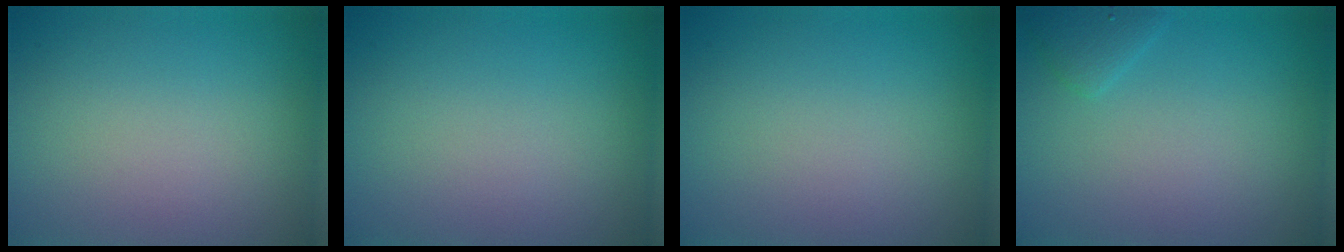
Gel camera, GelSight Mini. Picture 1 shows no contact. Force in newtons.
{"total": 0.0}
{"total": 0.0}
{"total": 1.3, "press": 1.3, "slide": 0.2}